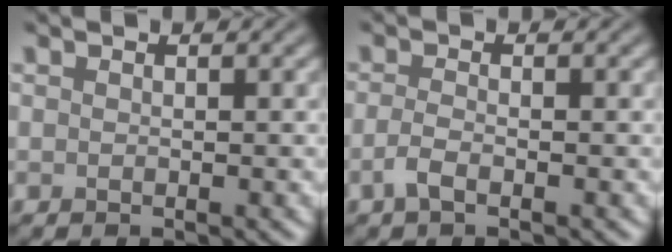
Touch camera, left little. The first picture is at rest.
{"total": 1.6, "force": [-0.8, 0.5, 1.3], "torque": [-0.031, 0.001, -0.021]}